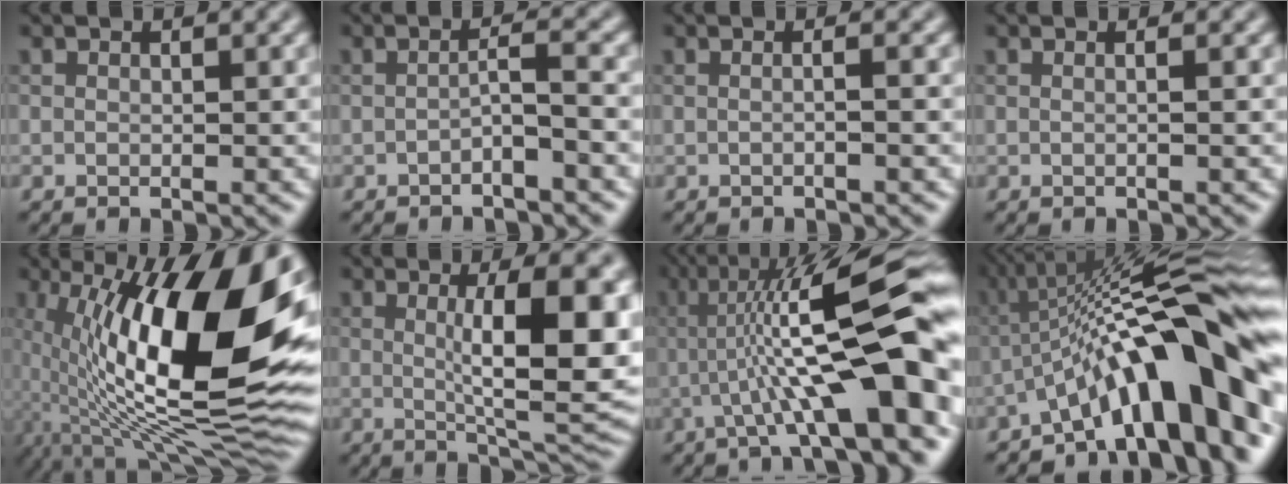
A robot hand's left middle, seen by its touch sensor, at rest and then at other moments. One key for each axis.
{"total": 1.7, "fx": -1.0, "fy": 0.0, "fz": 1.4, "tx": -0.025, "ty": 0.013, "tz": -0.023}
{"total": 1.2, "fx": -0.1, "fy": 0.3, "fz": 1.2, "tx": -0.012, "ty": -0.004, "tz": -0.013}
{"total": 1.0, "fx": 0.1, "fy": 0.4, "fz": 1.0, "tx": -0.009, "ty": -0.003, "tz": -0.010}
{"total": 17.3, "fx": 2.6, "fy": 6.0, "fz": 16.0, "tx": -0.253, "ty": 0.005, "tz": 0.042}
{"total": 10.6, "fx": 1.3, "fy": 2.6, "fz": 10.2, "tx": -0.136, "ty": -0.007, "tz": 0.026}
{"total": 13.2, "fx": -1.0, "fy": 2.2, "fz": 12.9, "tx": -0.197, "ty": 0.035, "tz": -0.018}
{"total": 14.7, "fx": -4.8, "fy": 3.7, "fz": 13.3, "tx": -0.171, "ty": 0.034, "tz": -0.082}